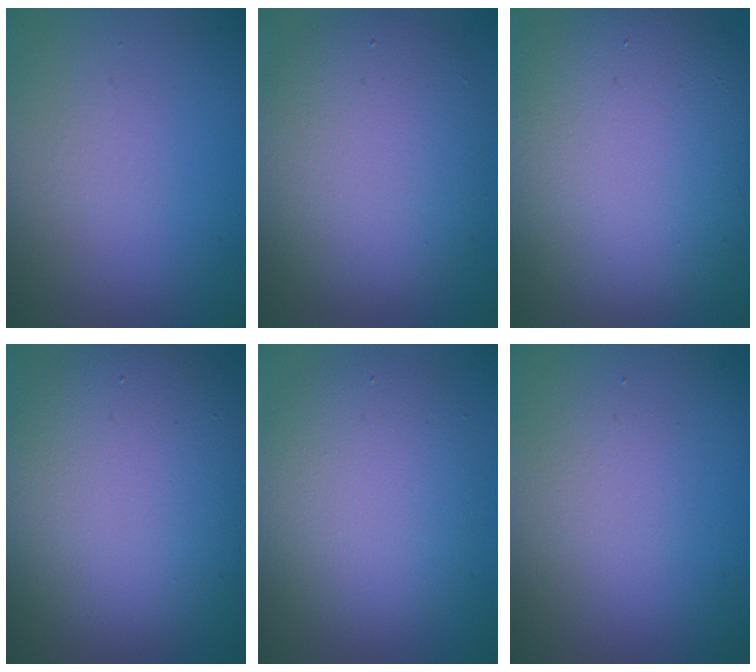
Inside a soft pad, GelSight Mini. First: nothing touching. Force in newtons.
{"total": 7.3, "press": 7.3, "slide": 0.4}
{"total": 11.6, "press": 11.5, "slide": 1.0}
{"total": 10.9, "press": 10.8, "slide": 1.1}
{"total": 5.6, "press": 5.6, "slide": 0.3}
{"total": 1.6, "press": 1.6, "slide": 0.0}